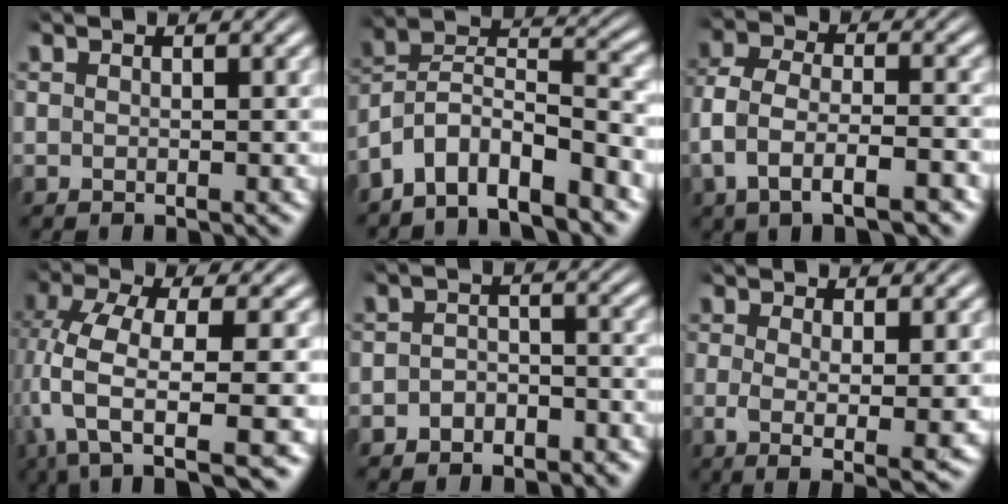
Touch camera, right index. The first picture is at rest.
{"total": 10.1, "force": [-3.8, 7.8, 5.1], "torque": [-0.133, -0.033, -0.069]}
{"total": 6.4, "force": [-2.2, 4.0, 4.5], "torque": [-0.100, -0.021, -0.034]}
{"total": 9.8, "force": [-4.9, 4.6, 7.1], "torque": [-0.179, -0.050, -0.054]}
{"total": 3.8, "force": [-3.5, 1.7, 0.2], "torque": [0.001, -0.011, -0.060]}
{"total": 4.1, "force": [-0.9, 0.7, 3.9], "torque": [-0.073, -0.030, 0.001]}